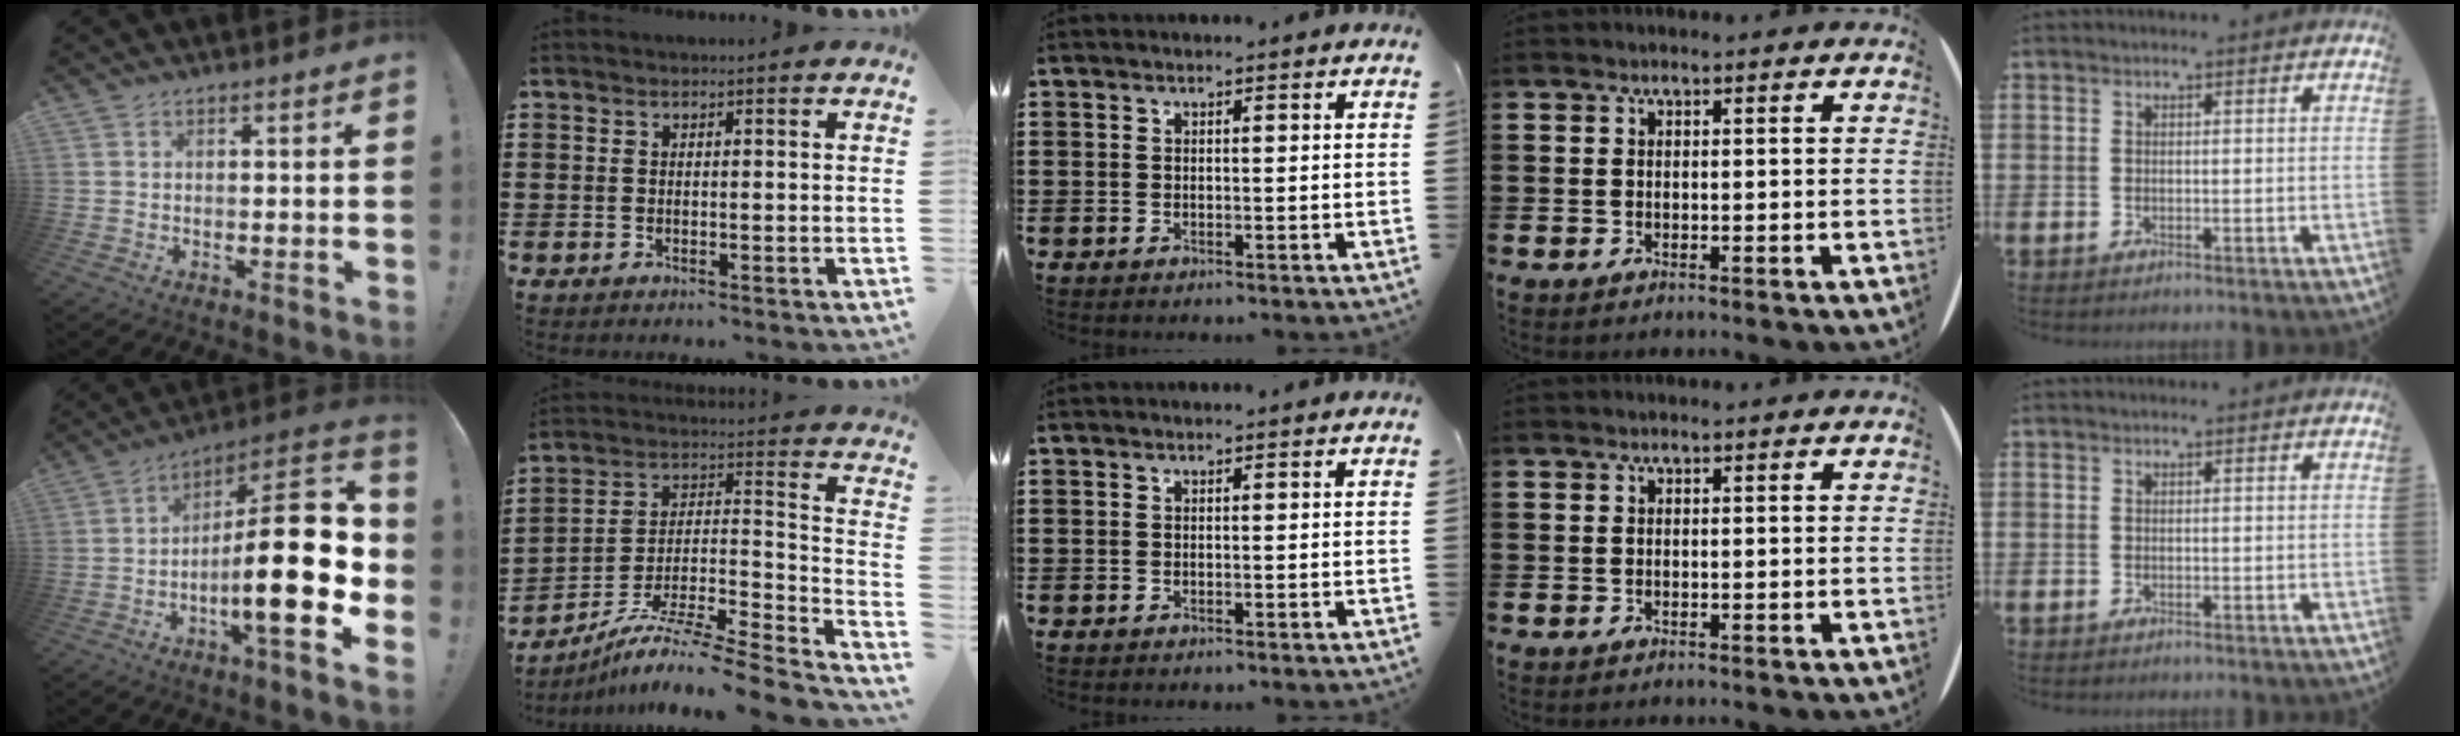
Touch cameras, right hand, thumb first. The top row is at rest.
{"thumb": {"total": 25.0, "force": [-3.9, 6.1, 23.9], "torque": [-0.389, 0.019, -0.062]}, "index": {"total": 7.1, "force": [-5.4, 1.0, 4.4], "torque": [-0.074, -0.007, -0.109]}}